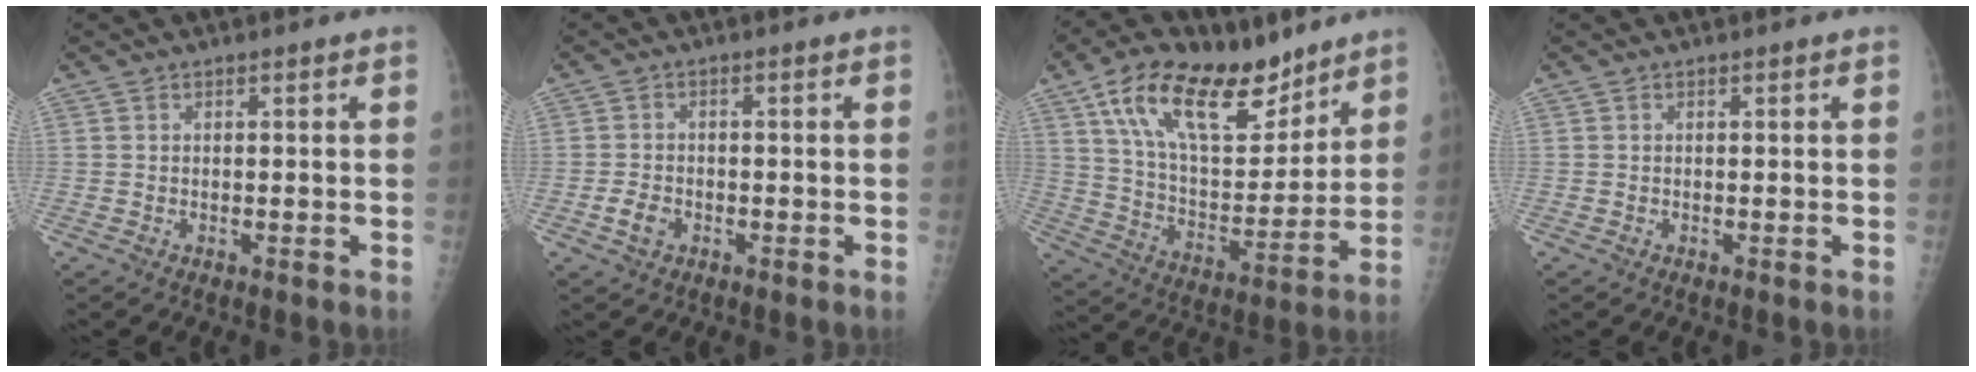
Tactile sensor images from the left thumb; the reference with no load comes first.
{"total": 3.1, "force": [-1.3, 2.3, 1.7], "torque": [-0.028, 0.007, -0.021]}
{"total": 22.3, "force": [14.0, 10.4, 13.9], "torque": [-0.199, -0.052, 0.247]}
{"total": 0.0}